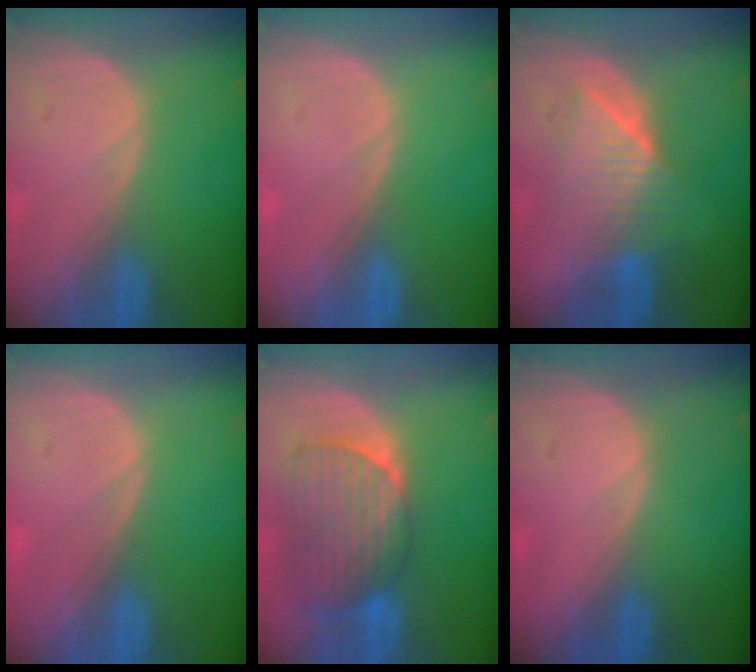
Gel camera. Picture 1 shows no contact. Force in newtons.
{"total": 0.0}
{"total": 6.4, "press": 6.3, "slide": 1.0}
{"total": 0.0}
{"total": 9.1, "press": 8.3, "slide": 3.7}
{"total": 0.6, "press": 0.1, "slide": 0.6}